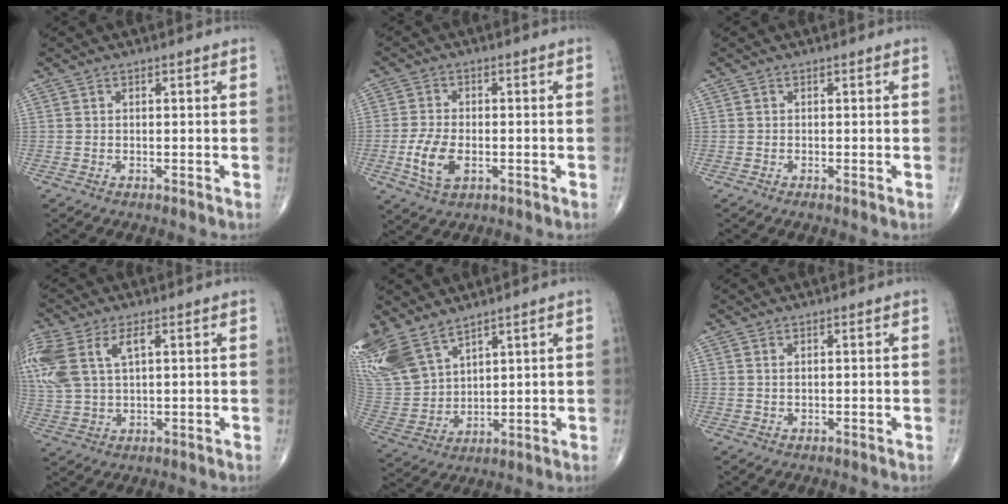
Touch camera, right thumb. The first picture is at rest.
{"total": 7.0, "force": [-1.9, 3.8, 5.5], "torque": [-0.114, 0.000, -0.034]}
{"total": 0.7, "force": [-0.3, 0.2, 0.6], "torque": [-0.012, -0.002, -0.009]}
{"total": 14.7, "force": [4.9, 8.0, 11.2], "torque": [-0.289, 0.007, 0.101]}
{"total": 14.8, "force": [10.5, 7.3, 7.4], "torque": [-0.165, -0.032, 0.227]}
{"total": 0.6, "force": [0.4, 0.2, 0.5], "torque": [-0.012, 0.001, 0.008]}